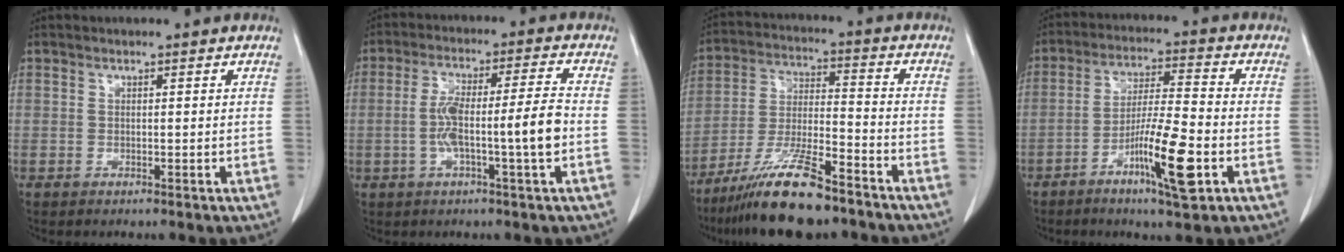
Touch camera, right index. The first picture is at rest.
{"total": 9.4, "force": [-1.9, 0.1, 9.2], "torque": [-0.173, 0.016, -0.034]}
{"total": 13.9, "force": [-10.5, 2.0, 8.8], "torque": [-0.172, -0.020, -0.189]}
{"total": 10.9, "force": [-4.6, 0.5, 9.9], "torque": [-0.178, -0.011, -0.082]}